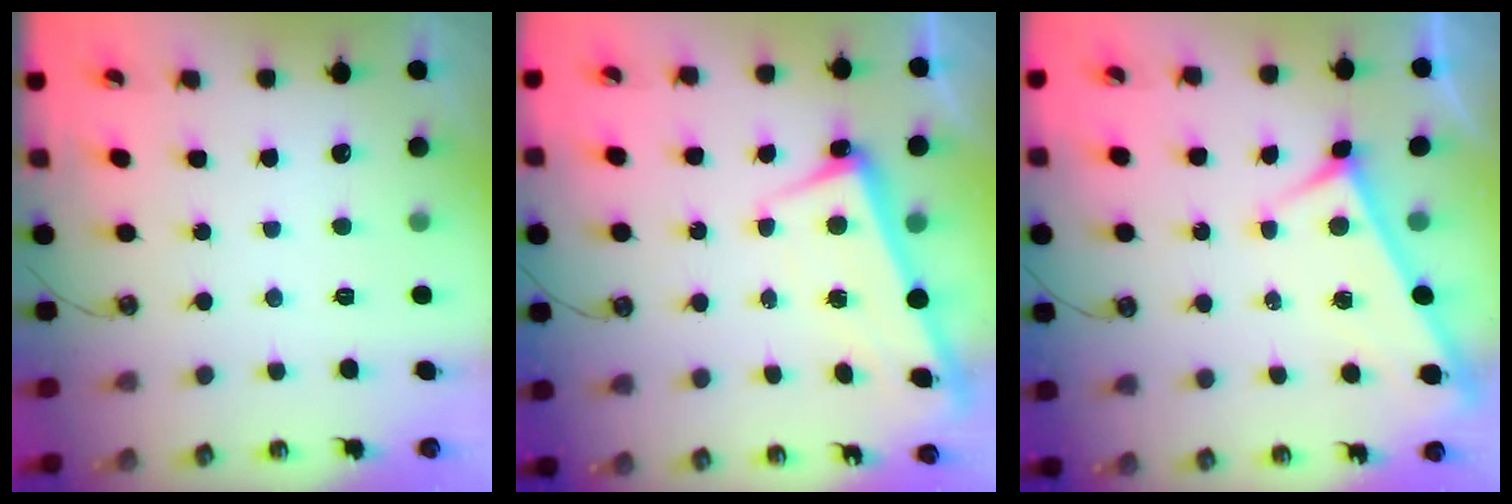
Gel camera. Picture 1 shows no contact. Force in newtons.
{"total": 2.2, "press": 2.1, "slide": 0.5}
{"total": 4.0, "press": 4.0, "slide": 0.3}